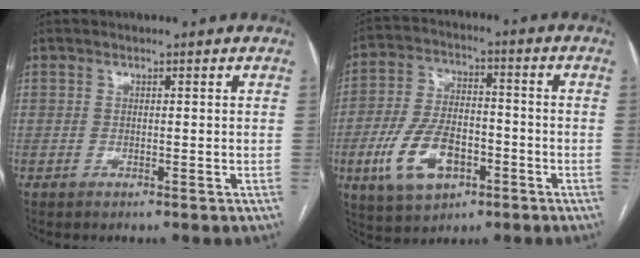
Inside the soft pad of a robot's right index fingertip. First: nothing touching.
{"total": 11.9, "force": [-4.6, 6.5, 8.9], "torque": [-0.191, 0.008, -0.077]}